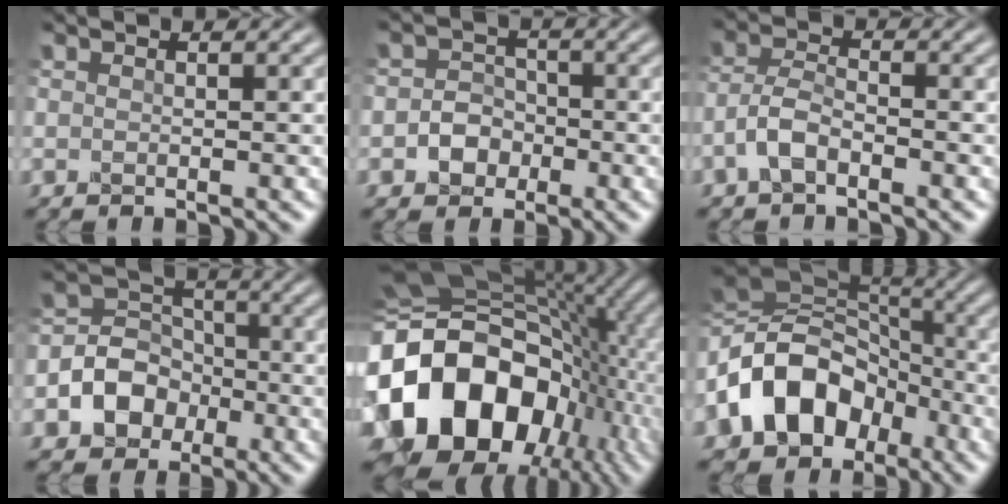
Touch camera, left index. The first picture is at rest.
{"total": 1.9, "force": [-0.7, 1.8, 0.3], "torque": [-0.009, 0.009, -0.014]}
{"total": 2.4, "force": [-1.6, 1.0, 1.5], "torque": [-0.041, 0.011, -0.045]}
{"total": 4.4, "force": [-1.7, 3.7, 1.5], "torque": [-0.026, 0.011, -0.041]}
{"total": 18.3, "force": [-3.8, 14.0, 11.2], "torque": [-0.229, -0.001, -0.074]}
{"total": 11.3, "force": [-3.8, 8.8, 6.1], "torque": [-0.130, 0.008, -0.083]}